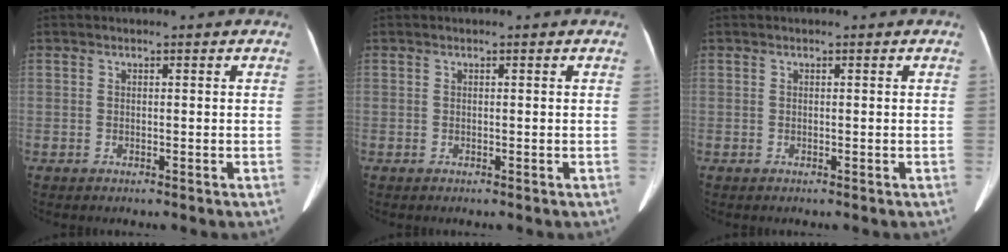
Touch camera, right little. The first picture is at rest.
{"total": 0.0}
{"total": 0.0}